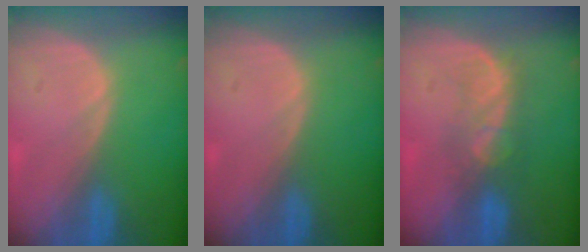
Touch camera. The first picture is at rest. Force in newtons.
{"total": 0.0}
{"total": 5.2, "press": 5.1, "slide": 1.3}